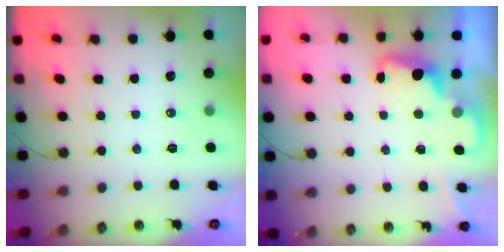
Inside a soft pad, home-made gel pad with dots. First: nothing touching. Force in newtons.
{"total": 2.4, "press": 2.4, "slide": 0.5}